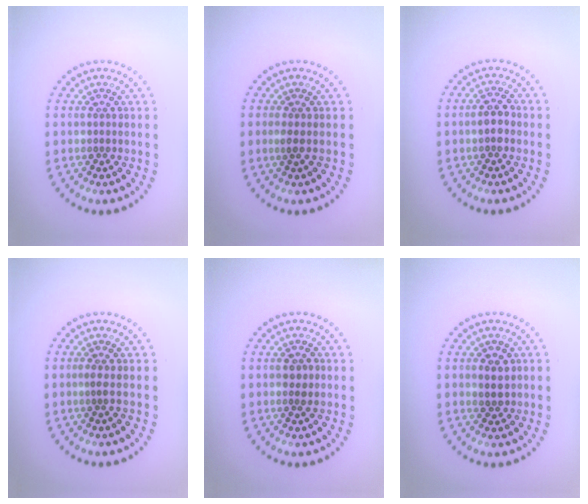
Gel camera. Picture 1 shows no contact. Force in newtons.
{"total": 0.9, "press": 0.7, "slide": 0.5}
{"total": 1.8, "press": 1.8, "slide": 0.3}
{"total": 0.6, "press": 0.4, "slide": 0.5}
{"total": 1.5, "press": 1.5, "slide": 0.1}
{"total": 2.0, "press": 1.9, "slide": 0.5}